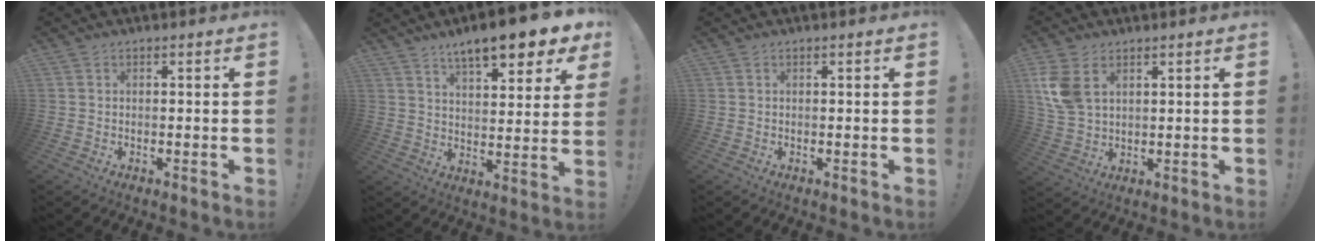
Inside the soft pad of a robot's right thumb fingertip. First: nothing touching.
{"total": 11.6, "force": [8.5, 2.5, 7.5], "torque": [-0.114, -0.058, 0.139]}
{"total": 0.0}
{"total": 9.1, "force": [3.8, 5.8, 5.8], "torque": [-0.120, -0.011, 0.074]}